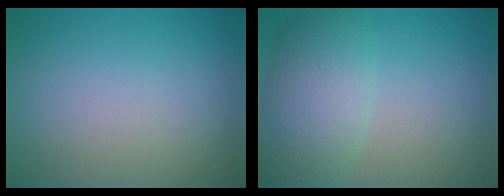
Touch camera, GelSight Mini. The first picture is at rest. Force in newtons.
{"total": 5.9, "press": 5.9, "slide": 0.1}